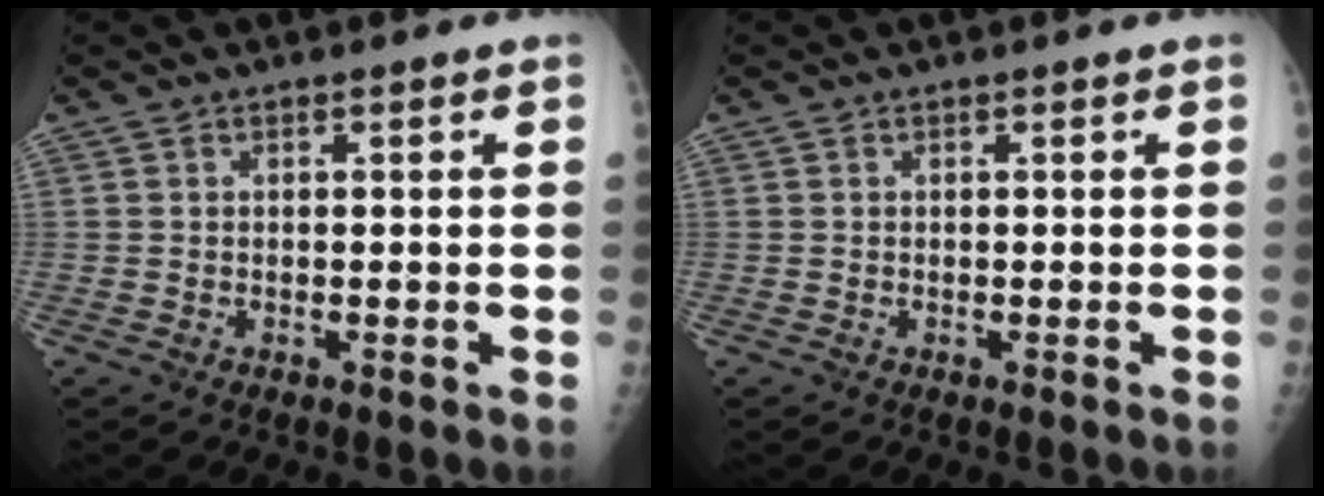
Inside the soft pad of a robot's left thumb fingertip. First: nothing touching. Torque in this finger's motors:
{"motor_torque": [0.00, 0.00, -0.04, 0.01, 0.00]}